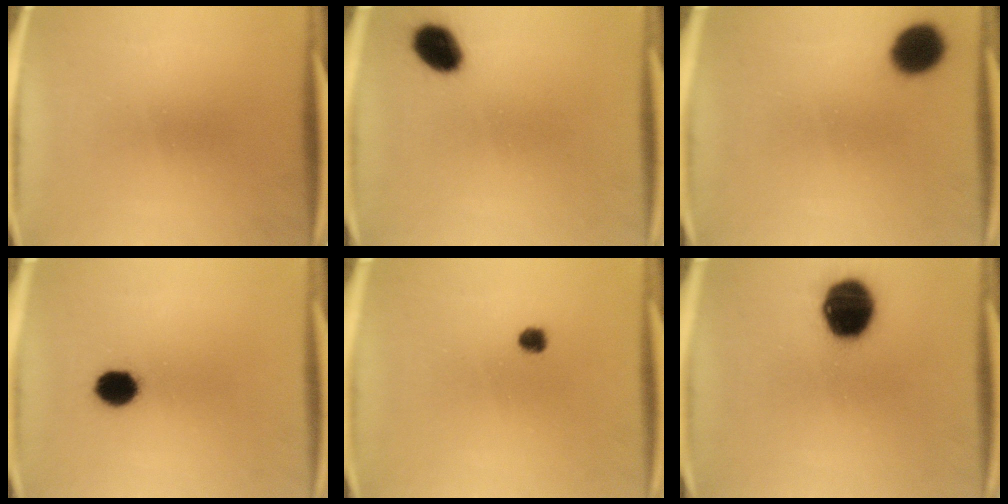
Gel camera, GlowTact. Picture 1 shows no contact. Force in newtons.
{"total": 7.4}
{"total": 9.2}
{"total": 6.2}
{"total": 2.0}
{"total": 15.8}